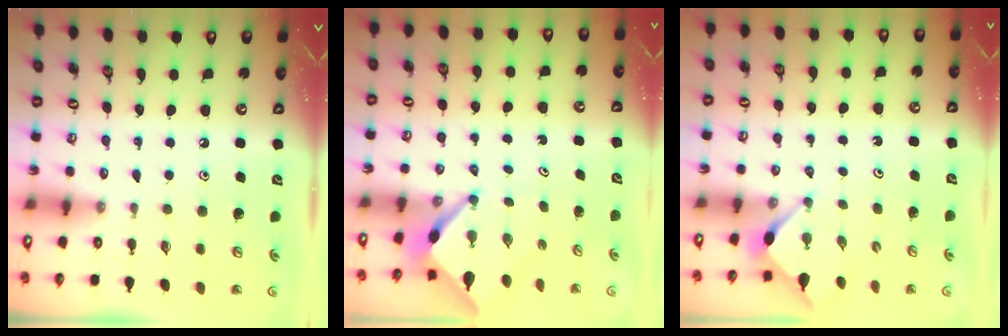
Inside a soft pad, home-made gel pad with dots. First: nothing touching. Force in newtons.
{"total": 5.0, "press": 5.0, "slide": 0.6}
{"total": 2.7, "press": 2.7, "slide": 0.3}